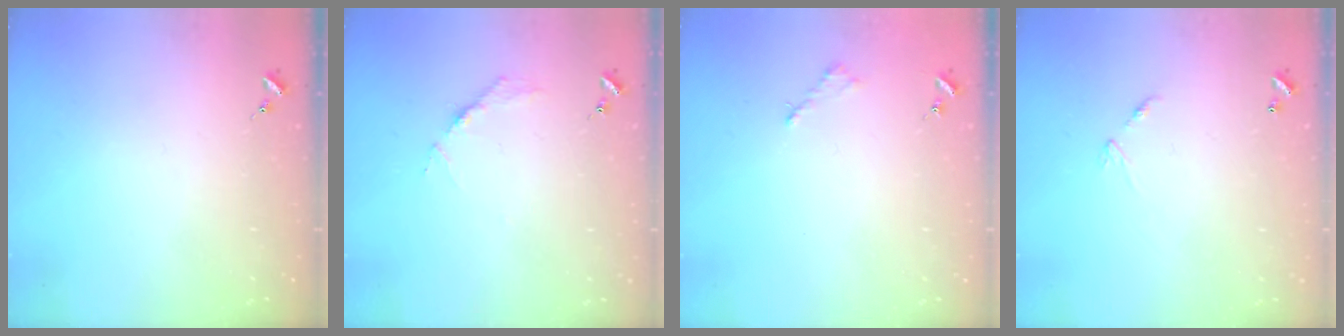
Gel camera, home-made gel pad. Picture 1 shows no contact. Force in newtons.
{"total": 3.6, "press": 3.6, "slide": 0.4}
{"total": 2.6, "press": 2.5, "slide": 0.3}
{"total": 5.8, "press": 5.8, "slide": 0.4}